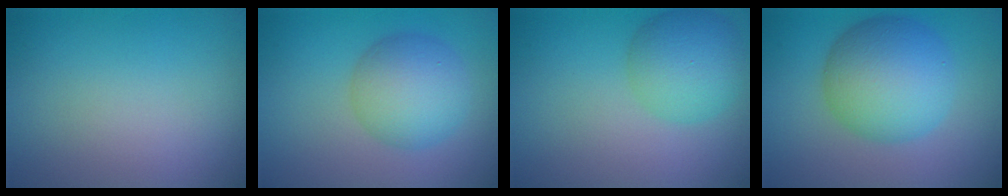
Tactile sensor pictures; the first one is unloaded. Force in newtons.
{"total": 5.5, "press": 5.5, "slide": 0.1}
{"total": 4.9, "press": 4.9, "slide": 0.1}
{"total": 7.9, "press": 7.9, "slide": 0.1}